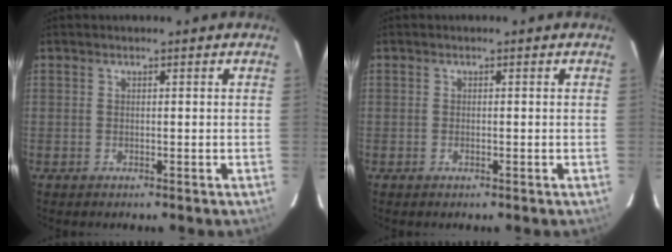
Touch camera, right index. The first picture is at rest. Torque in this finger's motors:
{"motor_torque": [-0.04, -0.01, -0.03, 0.00]}